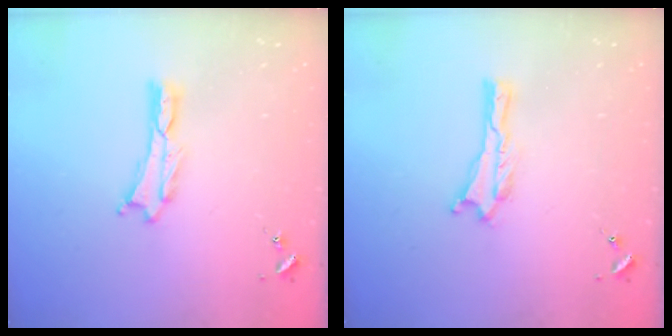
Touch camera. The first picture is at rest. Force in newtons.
{"total": 0.0}